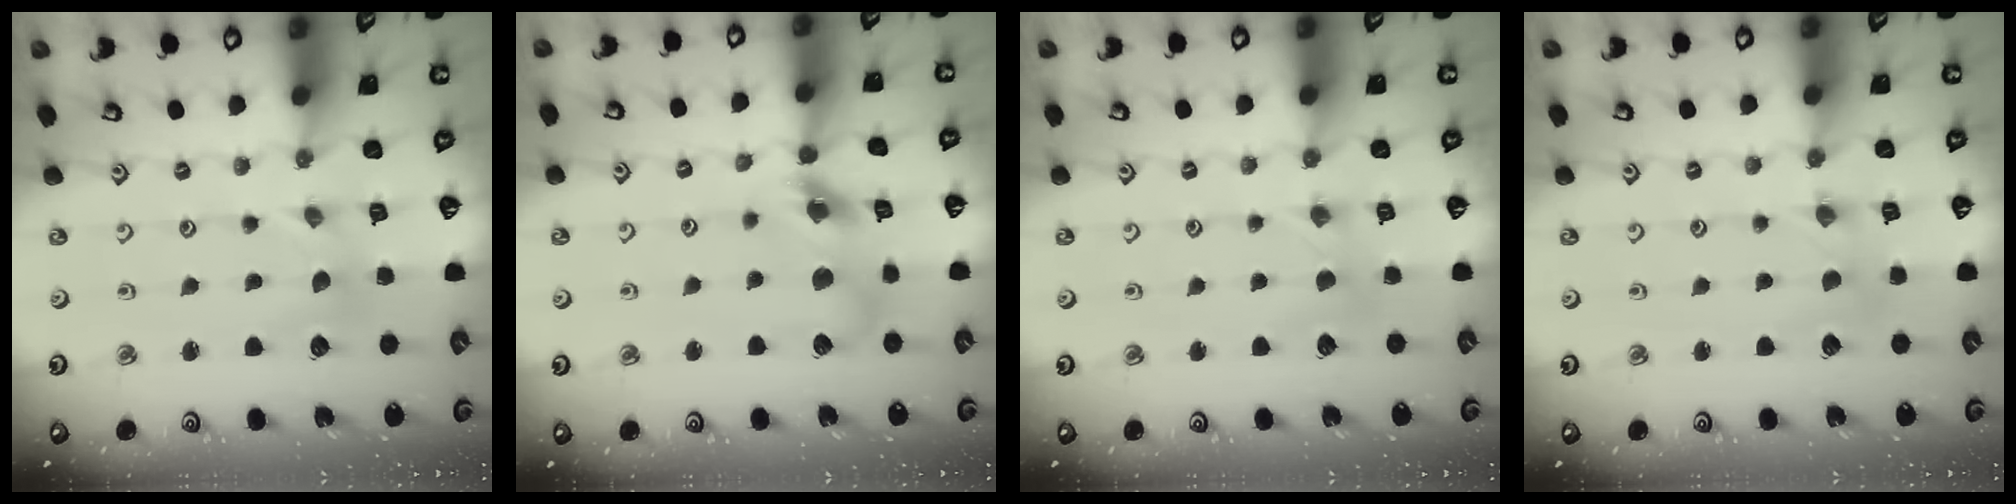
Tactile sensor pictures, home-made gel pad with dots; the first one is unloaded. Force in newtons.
{"total": 12.8, "press": 12.7, "slide": 1.5}
{"total": 2.1, "press": 2.0, "slide": 0.4}
{"total": 0.0}